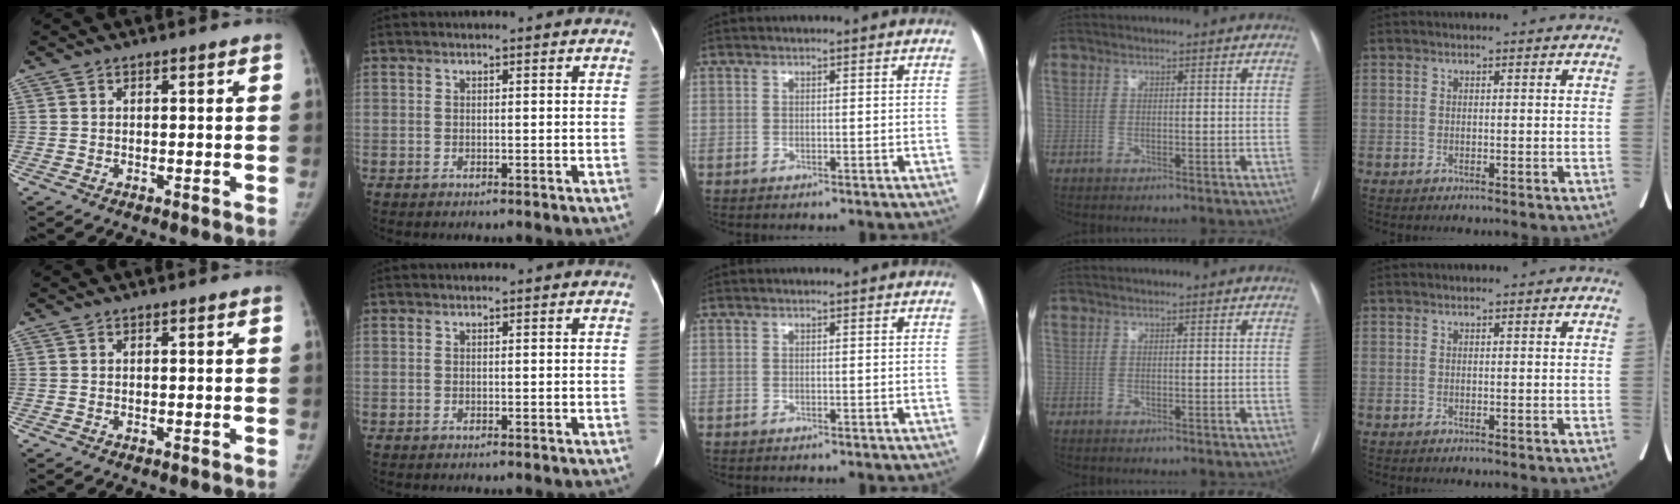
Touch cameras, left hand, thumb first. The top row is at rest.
{}